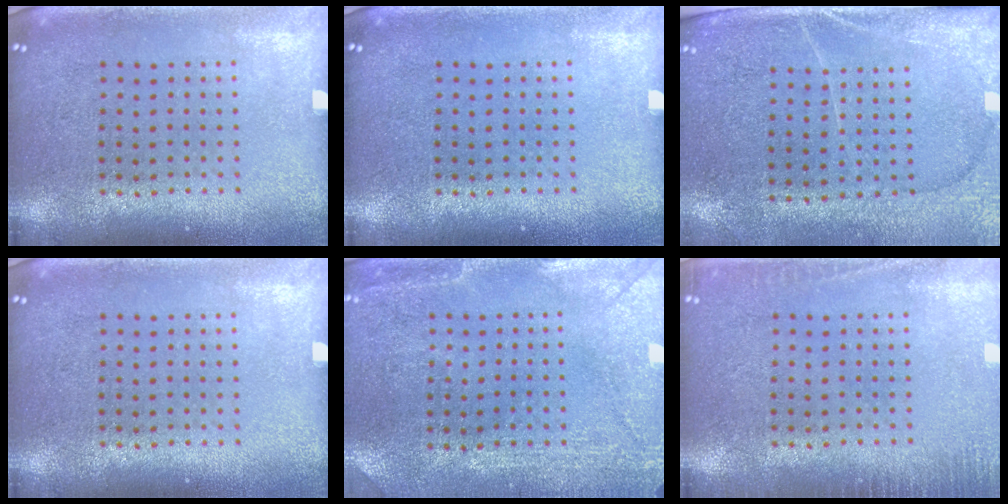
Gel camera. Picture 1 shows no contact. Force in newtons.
{"total": 0.0}
{"total": 2.9, "press": 2.7, "slide": 1.2}
{"total": 0.0}
{"total": 2.9, "press": 2.7, "slide": 1.0}
{"total": 1.6, "press": 1.6, "slide": 0.4}